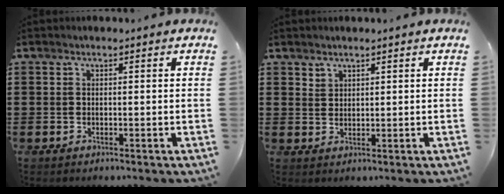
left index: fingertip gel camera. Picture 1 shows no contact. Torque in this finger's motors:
{"motor_torque": [0.00, 0.04, 0.01, -0.01]}